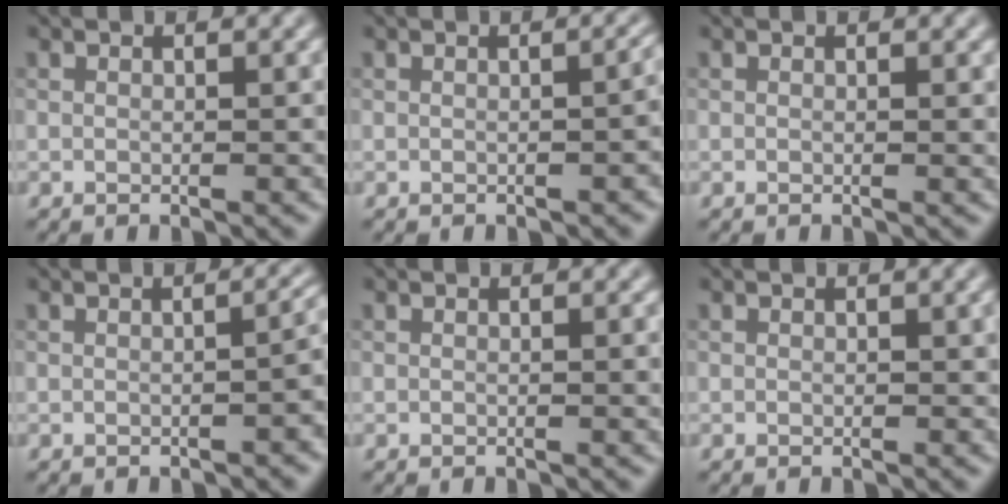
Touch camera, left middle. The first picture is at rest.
{"total": 2.2, "force": [-0.6, 0.9, 2.0], "torque": [-0.020, 0.004, -0.006]}
{"total": 0.0}
{"total": 3.1, "force": [-0.8, 1.3, 2.7], "torque": [-0.026, 0.006, -0.011]}
{"total": 0.7, "force": [0.0, 0.1, 0.6], "torque": [-0.008, 0.000, 0.000]}
{"total": 0.0}